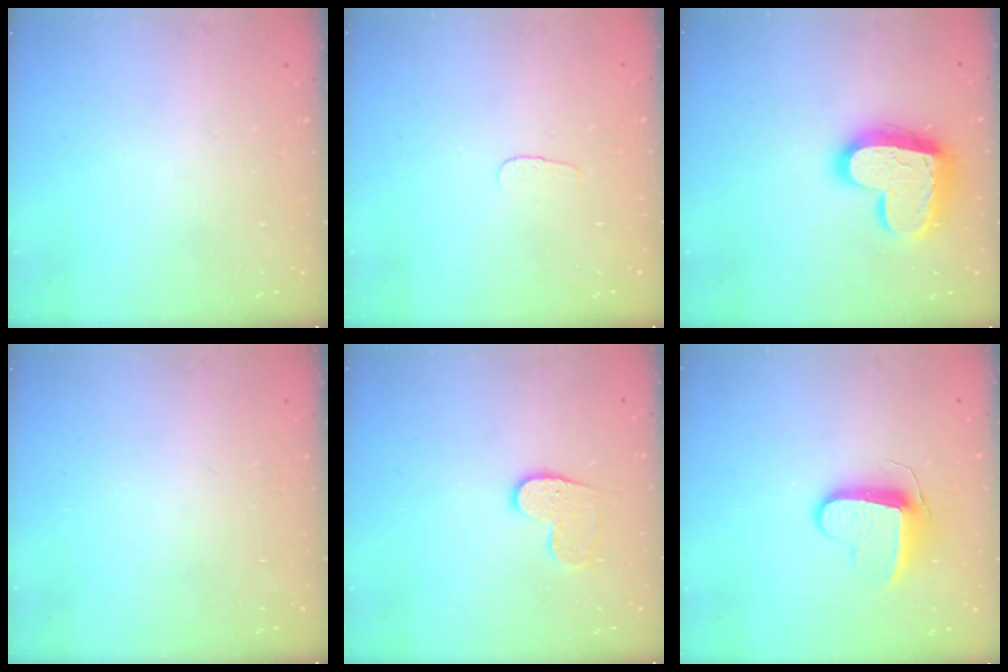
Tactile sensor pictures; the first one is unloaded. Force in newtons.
{"total": 2.9, "press": 2.8, "slide": 0.3}
{"total": 17.7, "press": 17.7, "slide": 1.0}
{"total": 0.0}
{"total": 9.2, "press": 9.2, "slide": 0.3}
{"total": 9.4, "press": 9.4, "slide": 0.5}